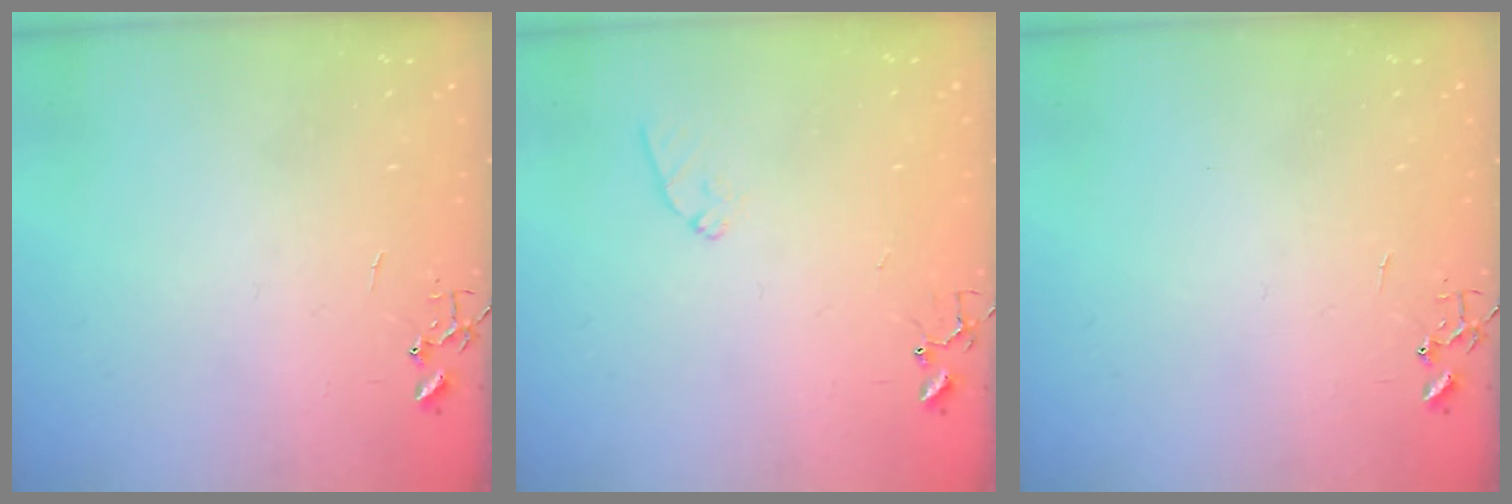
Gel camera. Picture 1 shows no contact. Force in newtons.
{"total": 6.4, "press": 6.4, "slide": 0.6}
{"total": 0.0}